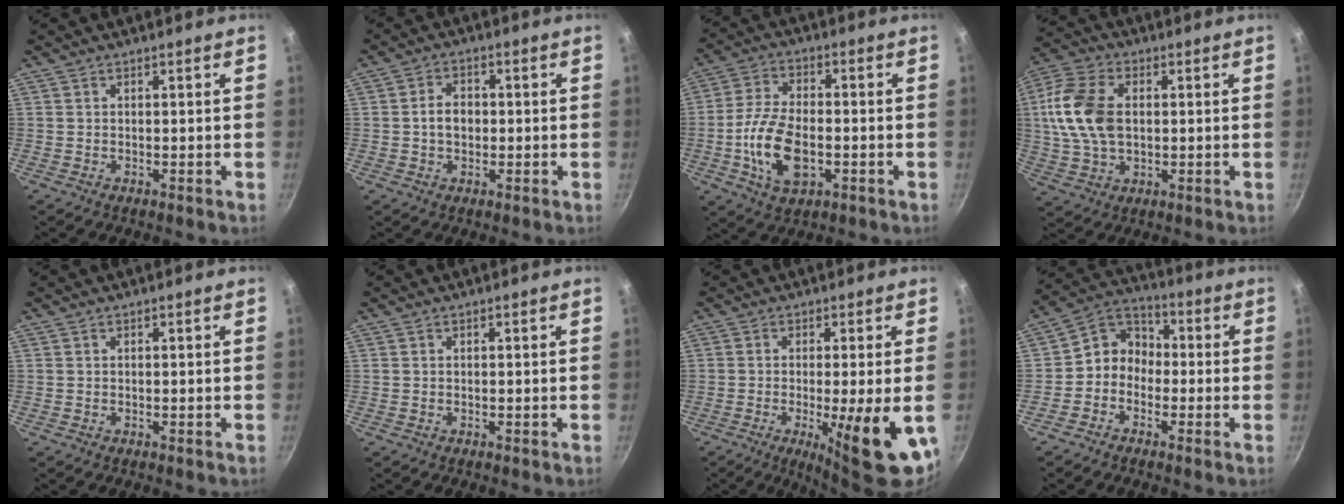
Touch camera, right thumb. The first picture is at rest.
{"total": 4.5, "force": [-0.2, 3.5, 2.9], "torque": [-0.030, 0.012, -0.006]}
{"total": 12.5, "force": [-2.9, 7.0, 10.0], "torque": [-0.189, 0.019, -0.056]}
{"total": 13.8, "force": [1.4, 9.0, 10.3], "torque": [-0.197, 0.011, 0.018]}
{"total": 0.0}
{"total": 0.0}
{"total": 13.8, "force": [-3.8, 2.4, 13.1], "torque": [-0.181, -0.010, -0.049]}
{"total": 7.4, "force": [-1.8, 6.3, 3.5], "torque": [-0.025, 0.040, -0.058]}